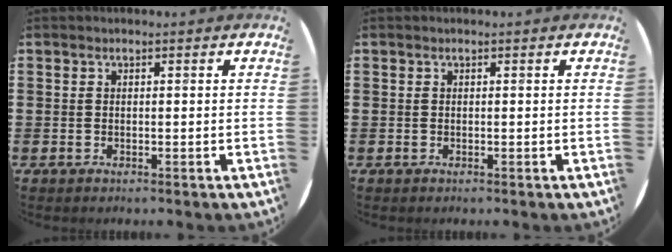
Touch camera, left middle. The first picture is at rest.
{"total": 0.0}